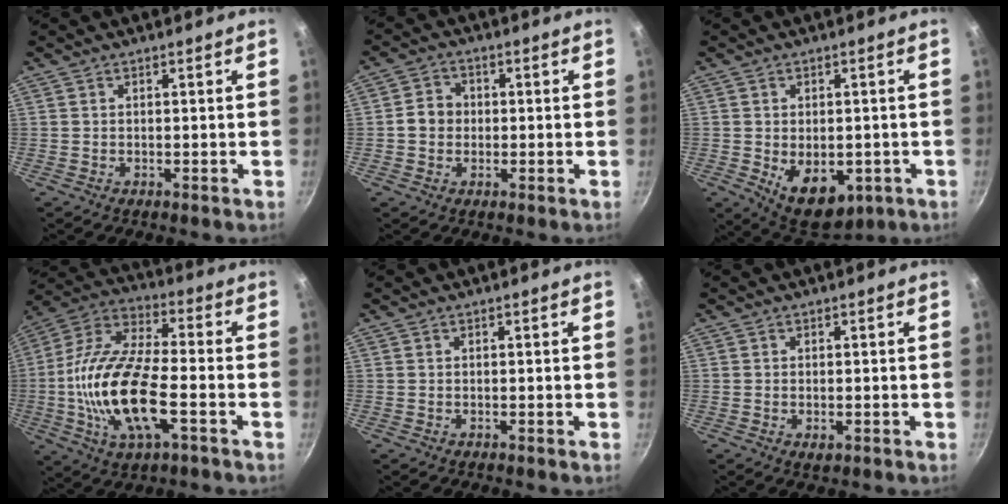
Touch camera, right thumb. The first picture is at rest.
{"total": 4.7, "force": [-0.3, 4.2, 2.1], "torque": [-0.013, 0.012, -0.014]}
{"total": 10.9, "force": [-2.6, 7.0, 7.9], "torque": [-0.083, -0.007, -0.018]}
{"total": 20.3, "force": [-4.4, 8.3, 18.0], "torque": [-0.354, 0.025, -0.098]}
{"total": 0.0}
{"total": 1.7, "force": [-0.4, 1.0, 1.4], "torque": [-0.022, -0.003, -0.005]}